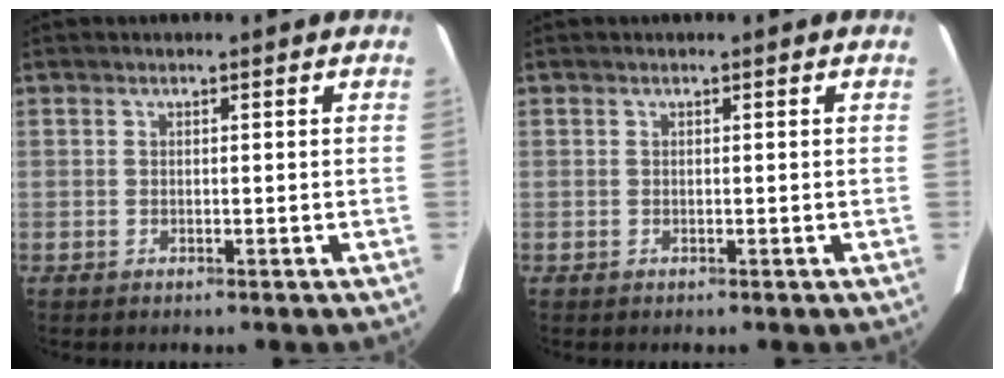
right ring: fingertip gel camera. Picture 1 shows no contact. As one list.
[{"total": 0.0}]